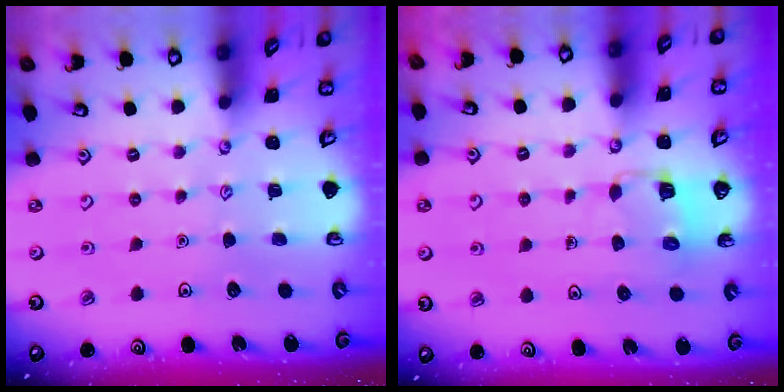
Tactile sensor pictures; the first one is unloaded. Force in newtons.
{"total": 5.2, "press": 5.2, "slide": 0.4}